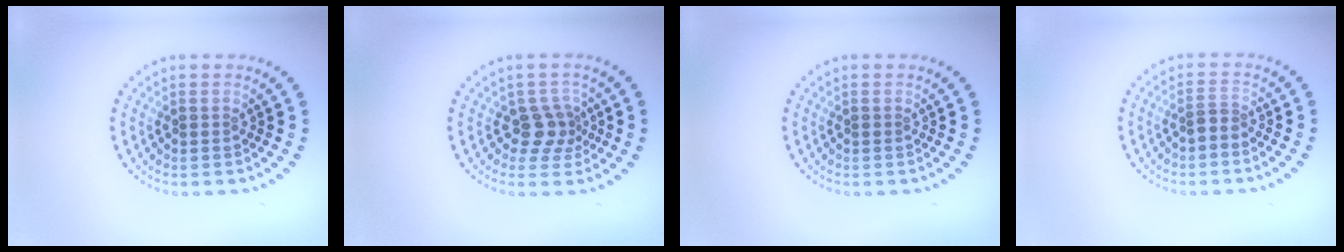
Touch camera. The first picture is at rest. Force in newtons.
{"total": 2.5, "press": 1.9, "slide": 1.6}
{"total": 0.0}
{"total": 1.3, "press": 0.8, "slide": 0.9}